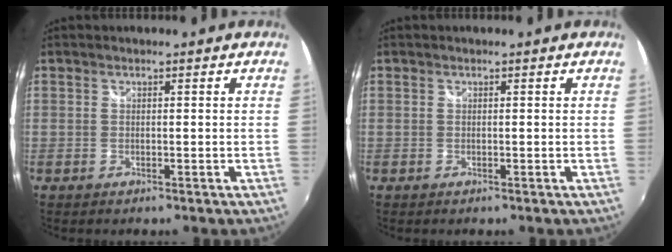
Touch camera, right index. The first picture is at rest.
{"total": 0.0}